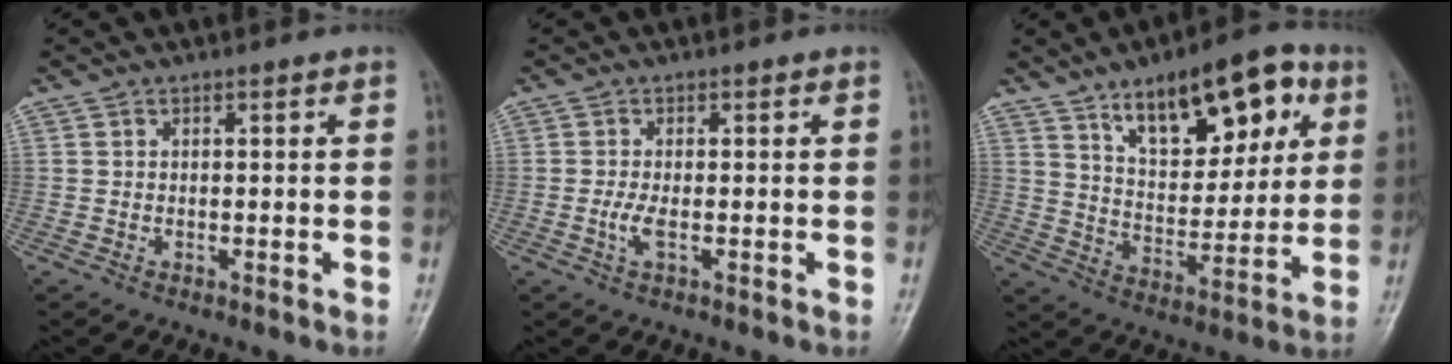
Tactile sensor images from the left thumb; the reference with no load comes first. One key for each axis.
{"total": 2.6, "fx": -0.6, "fy": 0.8, "fz": 2.5, "tx": -0.061, "ty": 0.002, "tz": -0.012}
{"total": 19.1, "fx": 9.3, "fy": 8.9, "fz": 14.1, "tx": -0.157, "ty": -0.029, "tz": 0.148}